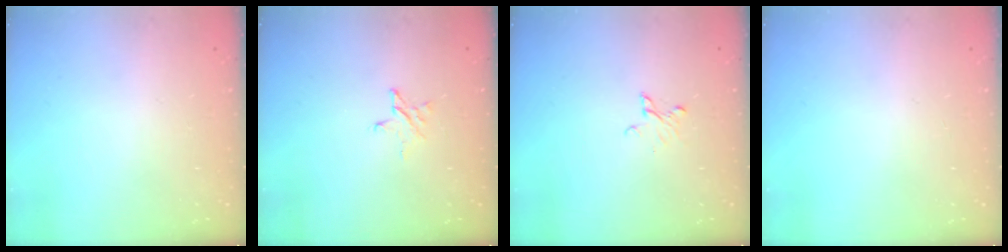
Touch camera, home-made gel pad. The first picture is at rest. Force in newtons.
{"total": 3.3, "press": 3.3, "slide": 0.4}
{"total": 3.8, "press": 3.8, "slide": 0.3}
{"total": 0.0}